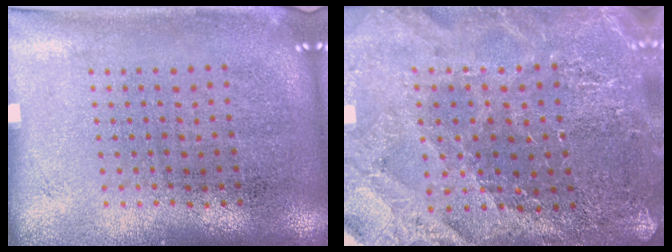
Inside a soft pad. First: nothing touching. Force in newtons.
{"total": 3.1, "press": 3.0, "slide": 0.5}